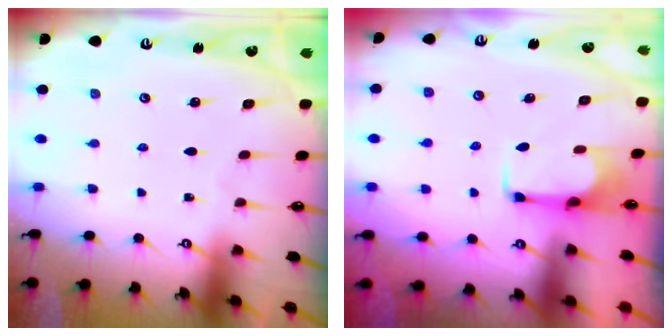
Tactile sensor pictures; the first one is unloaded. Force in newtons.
{"total": 2.8, "press": 2.5, "slide": 1.1}